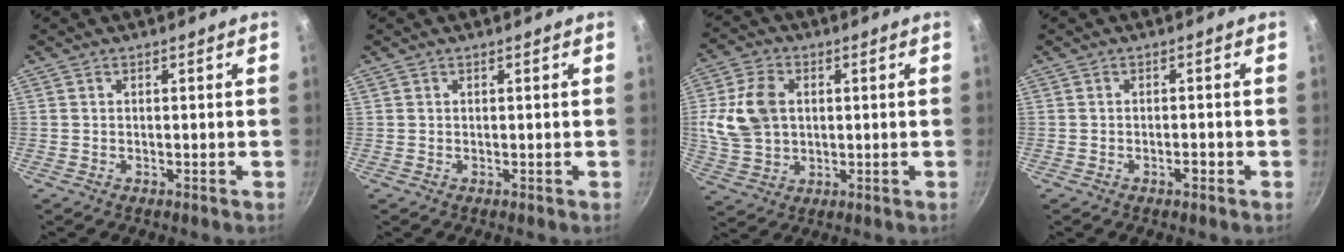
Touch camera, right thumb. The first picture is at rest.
{"total": 0.0}
{"total": 11.5, "force": [1.7, 8.3, 7.7], "torque": [-0.138, 0.003, 0.036]}
{"total": 1.5, "force": [-0.8, 0.7, 1.1], "torque": [-0.014, 0.008, -0.013]}